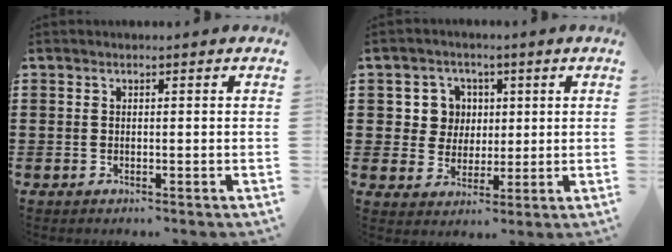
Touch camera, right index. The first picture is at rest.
{"total": 5.7, "force": [1.3, 5.4, 1.5], "torque": [-0.048, 0.016, 0.020]}